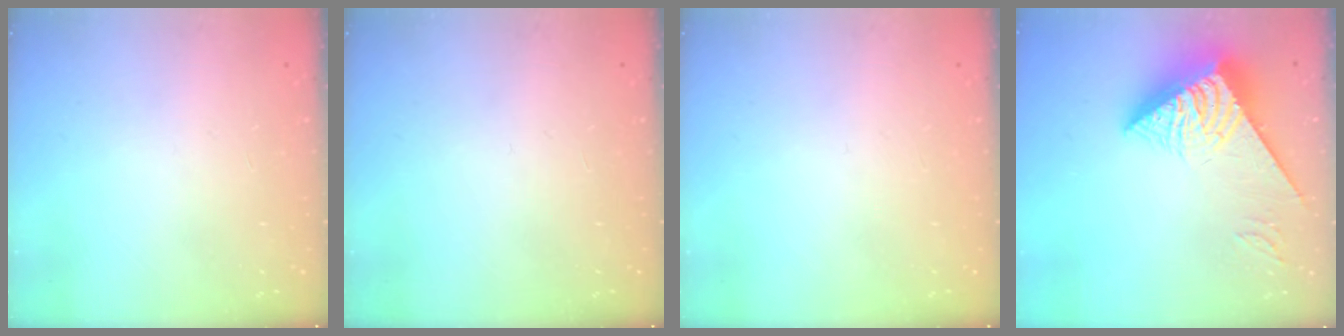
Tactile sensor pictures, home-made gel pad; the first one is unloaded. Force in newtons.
{"total": 0.0}
{"total": 0.0}
{"total": 9.2, "press": 9.1, "slide": 1.0}